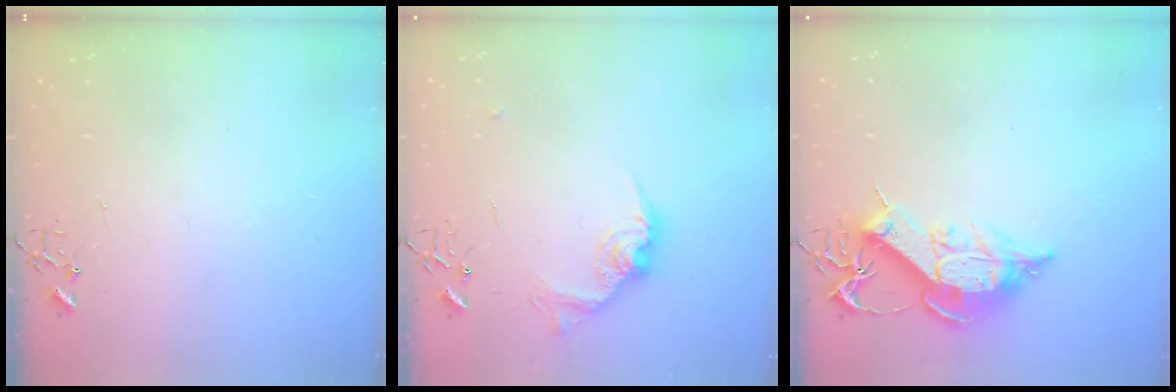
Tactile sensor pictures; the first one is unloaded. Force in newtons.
{"total": 13.4, "press": 13.3, "slide": 0.8}
{"total": 14.4, "press": 14.4, "slide": 1.2}